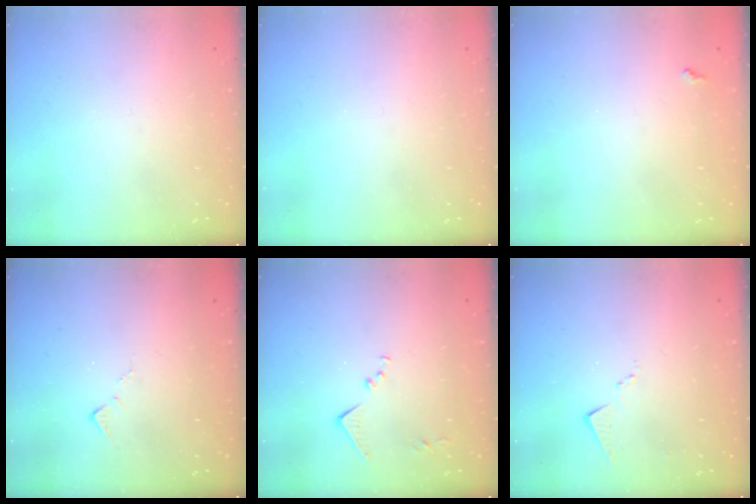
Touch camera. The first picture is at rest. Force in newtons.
{"total": 0.0}
{"total": 3.8, "press": 3.7, "slide": 0.5}
{"total": 7.5, "press": 7.4, "slide": 0.3}
{"total": 8.2, "press": 8.2, "slide": 0.4}
{"total": 6.2, "press": 6.1, "slide": 0.6}